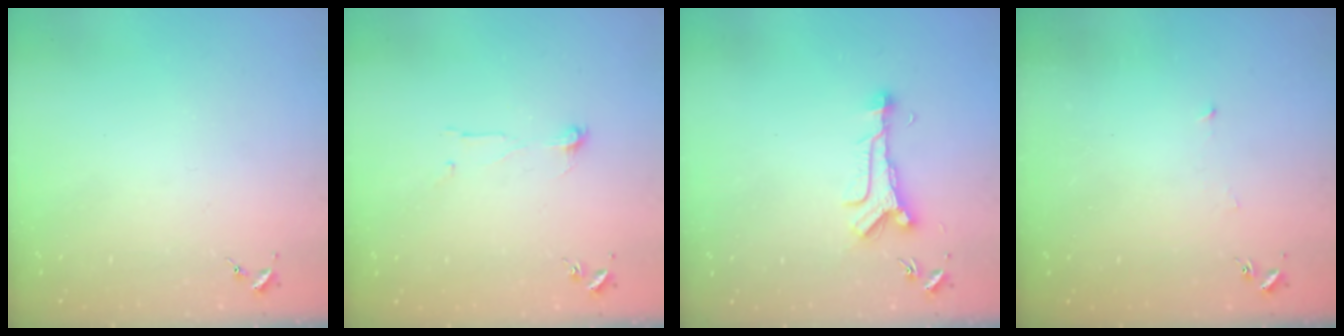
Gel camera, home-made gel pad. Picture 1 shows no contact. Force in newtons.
{"total": 3.6, "press": 3.6, "slide": 0.3}
{"total": 8.3, "press": 8.3, "slide": 0.5}
{"total": 3.3, "press": 3.3, "slide": 0.3}